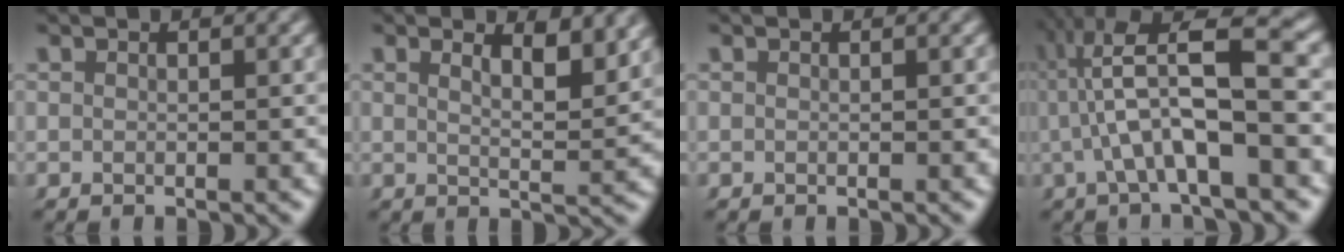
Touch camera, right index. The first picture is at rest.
{"total": 3.1, "force": [2.4, 0.2, 2.0], "torque": [-0.028, -0.007, 0.038]}
{"total": 0.0}
{"total": 9.0, "force": [1.4, 3.5, 8.2], "torque": [-0.133, 0.022, 0.013]}